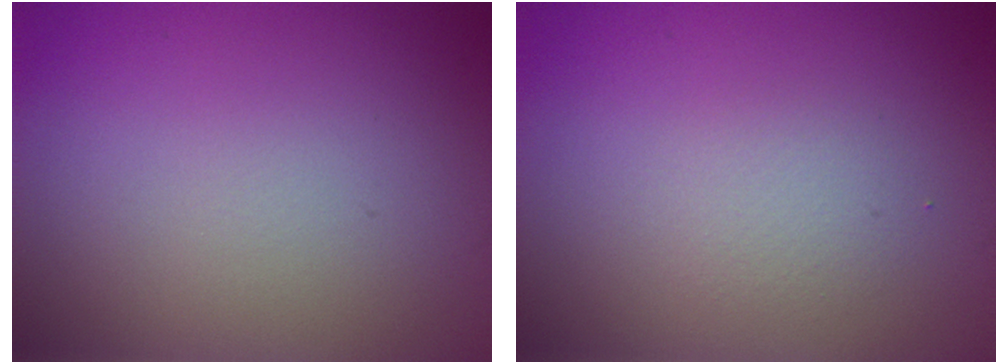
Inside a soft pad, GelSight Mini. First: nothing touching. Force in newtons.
{"total": 1.3, "press": 1.3, "slide": 0.1}